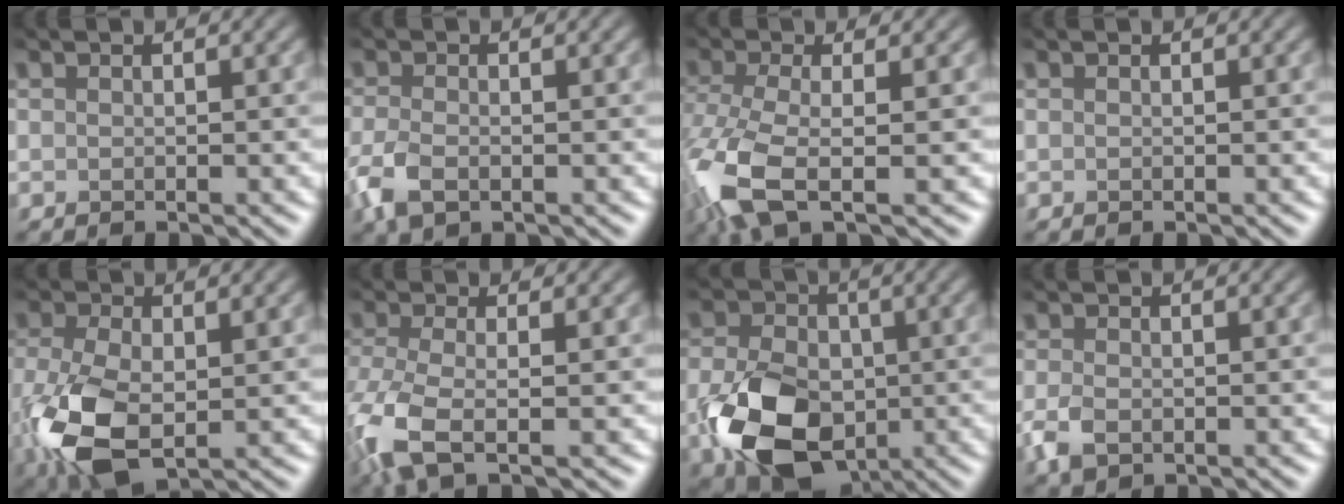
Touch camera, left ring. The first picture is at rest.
{"total": 3.0, "force": [-1.3, 1.6, 2.2], "torque": [-0.059, -0.007, -0.032]}
{"total": 7.4, "force": [-3.1, 2.7, 6.1], "torque": [-0.154, -0.017, -0.071]}
{"total": 0.0}
{"total": 7.7, "force": [-1.7, 4.6, 6.0], "torque": [-0.151, -0.025, -0.030]}
{"total": 5.7, "force": [-2.5, 2.0, 4.7], "torque": [-0.118, -0.012, -0.061]}
{"total": 10.3, "force": [-2.6, 7.2, 6.8], "torque": [-0.150, -0.021, -0.055]}
{"total": 2.4, "force": [-0.9, 1.5, 1.6], "torque": [-0.039, -0.007, -0.018]}